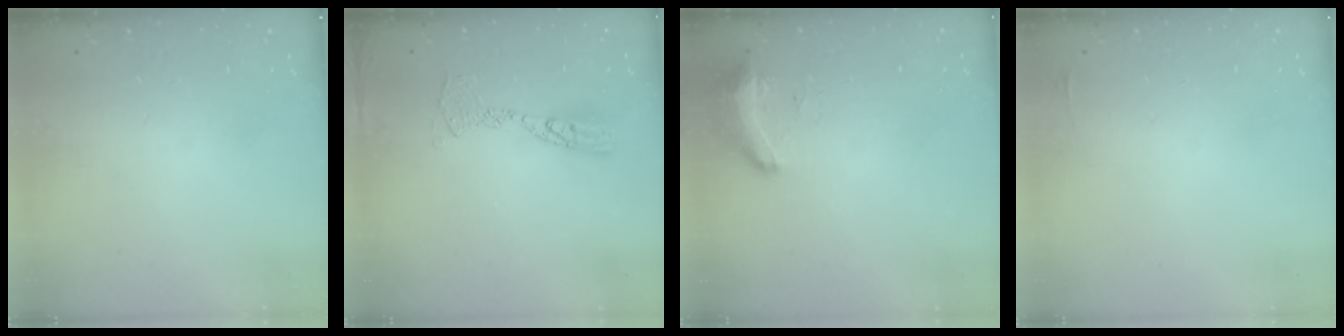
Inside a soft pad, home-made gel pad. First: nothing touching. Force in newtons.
{"total": 10.3, "press": 10.3, "slide": 1.0}
{"total": 9.0, "press": 8.7, "slide": 2.3}
{"total": 5.8, "press": 1.7, "slide": 5.5}